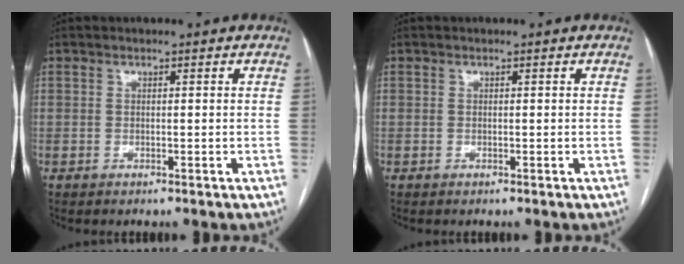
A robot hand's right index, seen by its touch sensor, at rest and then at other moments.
{"total": 0.0}